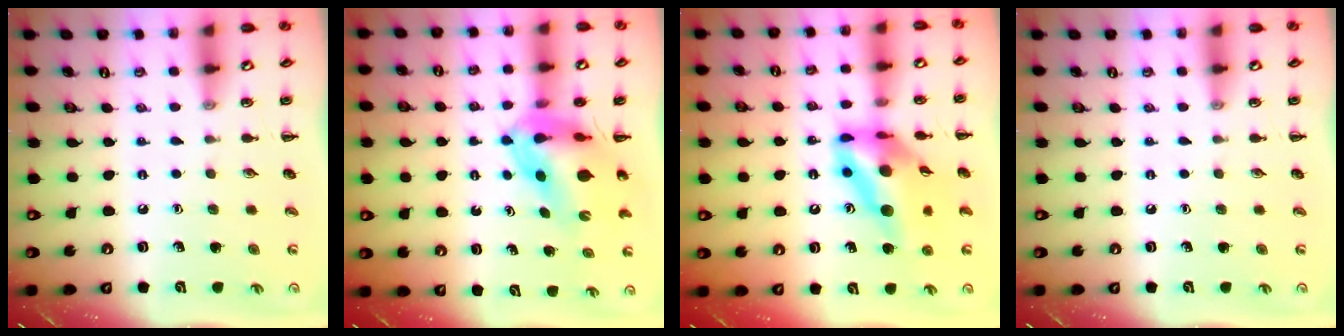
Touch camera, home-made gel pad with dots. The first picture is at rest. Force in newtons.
{"total": 9.9, "press": 9.5, "slide": 2.8}
{"total": 15.1, "press": 14.2, "slide": 5.0}
{"total": 0.0}